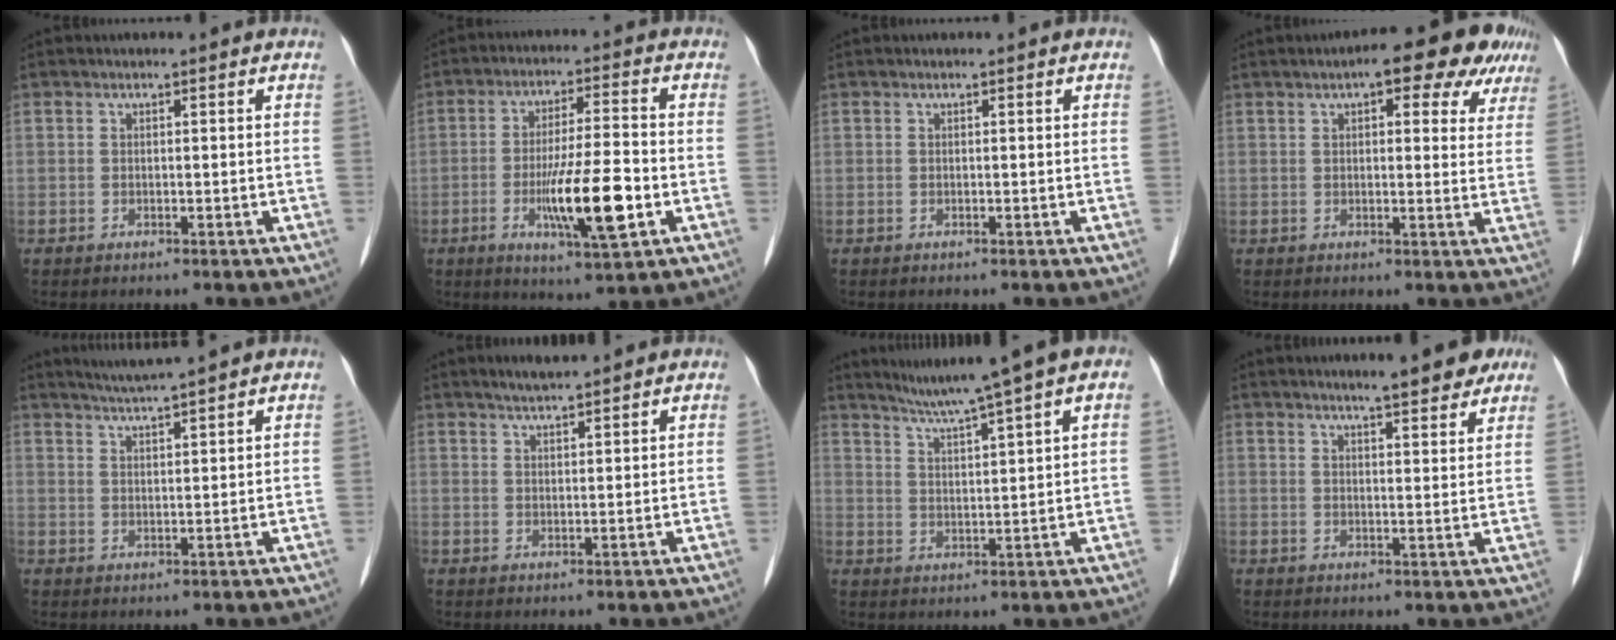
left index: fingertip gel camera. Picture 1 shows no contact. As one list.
[{"total": 11.1, "force": [-3.4, 1.3, 10.5], "torque": [-0.190, -0.012, -0.056]}, {"total": 0.0}, {"total": 10.5, "force": [6.7, 3.7, 7.2], "torque": [-0.077, 0.020, 0.074]}, {"total": 4.9, "force": [4.4, -1.2, 1.8], "torque": [-0.035, 0.010, 0.078]}, {"total": 3.5, "force": [3.2, 0.2, 1.5], "torque": [-0.027, 0.015, 0.055]}, {"total": 9.6, "force": [6.7, -0.4, 6.9], "torque": [-0.108, 0.026, 0.100]}, {"total": 8.3, "force": [6.9, 1.4, 4.5], "torque": [-0.055, 0.007, 0.083]}]